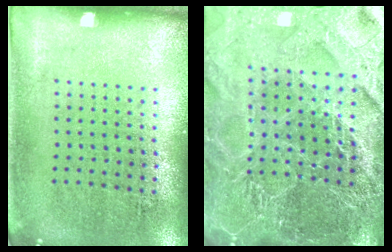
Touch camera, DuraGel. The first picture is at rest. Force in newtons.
{"total": 5.7, "press": 5.0, "slide": 2.7}